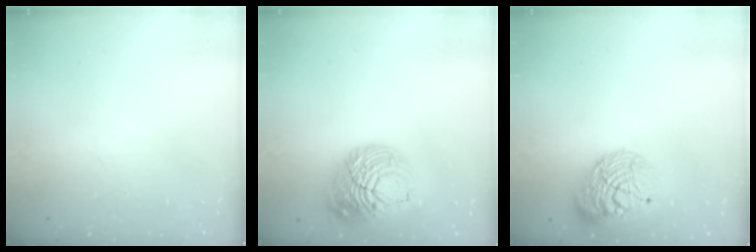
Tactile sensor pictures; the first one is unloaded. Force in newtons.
{"total": 15.5, "press": 15.4, "slide": 1.5}
{"total": 15.9, "press": 15.8, "slide": 1.2}